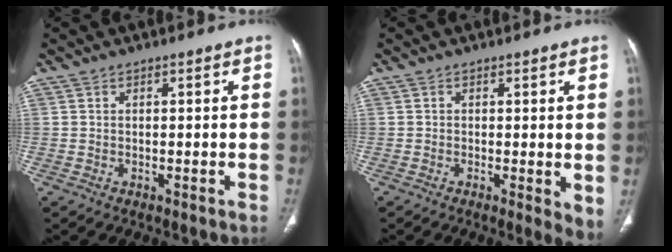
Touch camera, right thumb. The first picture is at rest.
{"total": 4.0, "force": [-0.2, 1.3, 3.8], "torque": [-0.049, -0.012, -0.007]}